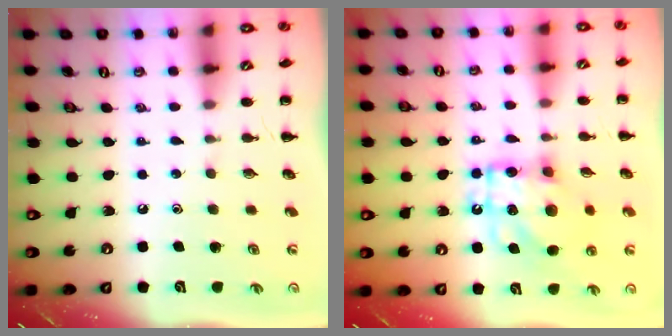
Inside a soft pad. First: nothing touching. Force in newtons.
{"total": 13.8, "press": 13.7, "slide": 1.4}